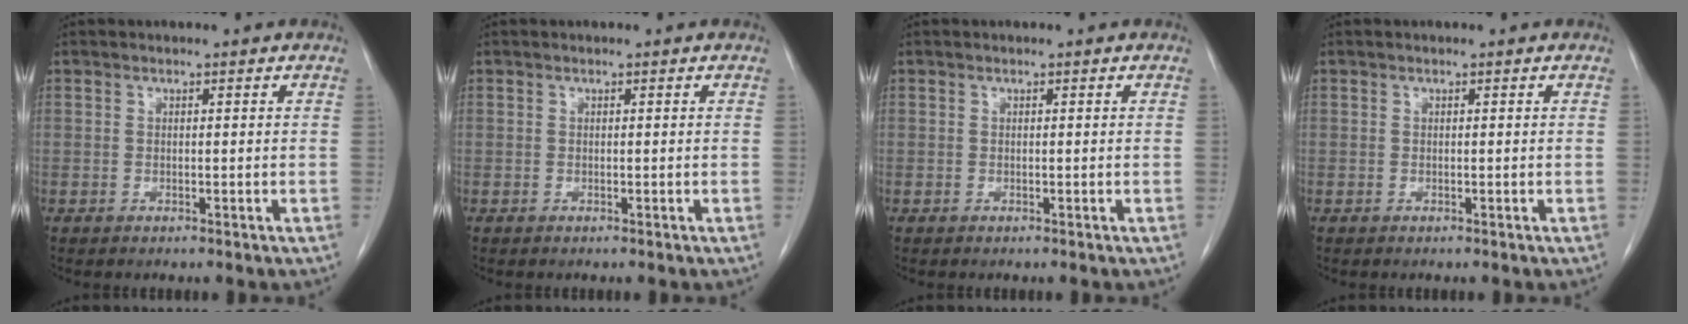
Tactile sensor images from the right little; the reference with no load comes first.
{"total": 0.0}
{"total": 0.0}
{"total": 0.0}